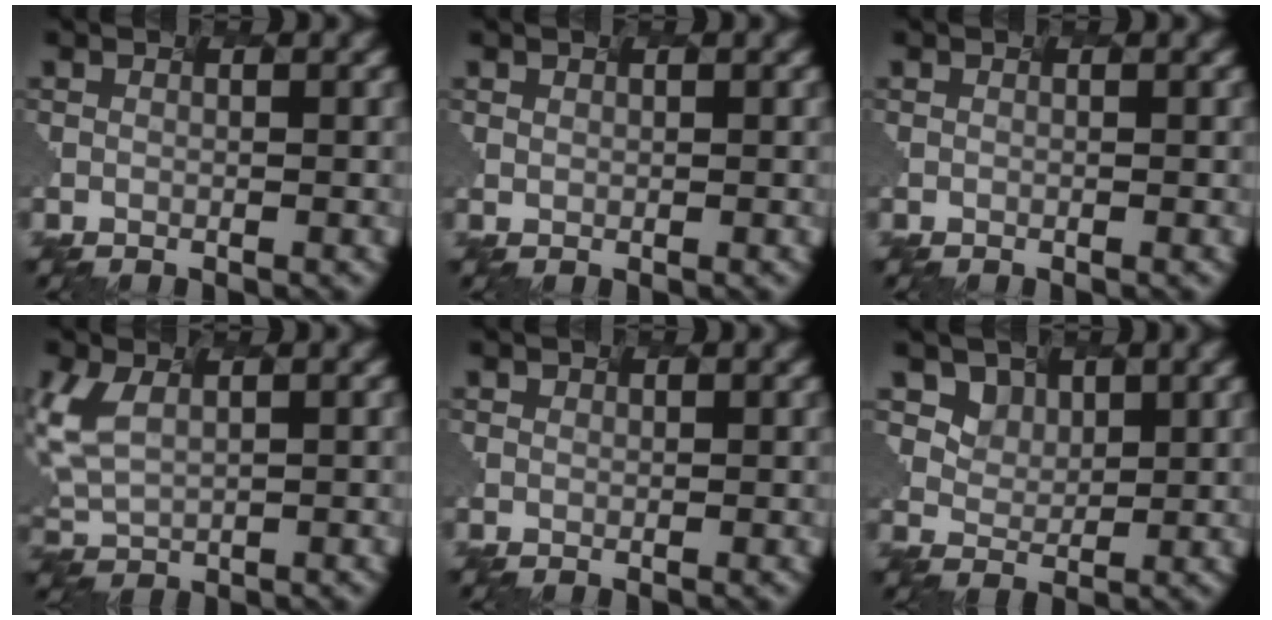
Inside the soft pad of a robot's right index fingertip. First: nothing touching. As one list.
[{"total": 0.8, "force": [0.4, -0.4, -0.6], "torque": [-0.006, -0.004, 0.015]}, {"total": 0.0}, {"total": 3.2, "force": [1.0, 1.9, 2.4], "torque": [-0.092, 0.000, 0.034]}, {"total": 0.9, "force": [0.3, -0.4, -0.7], "torque": [-0.004, -0.004, 0.014]}, {"total": 1.6, "force": [1.0, 0.7, -0.9], "torque": [-0.005, -0.017, 0.038]}]